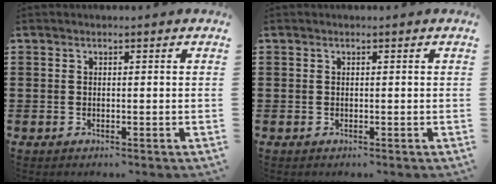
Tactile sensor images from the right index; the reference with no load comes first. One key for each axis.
{"total": 0.0}